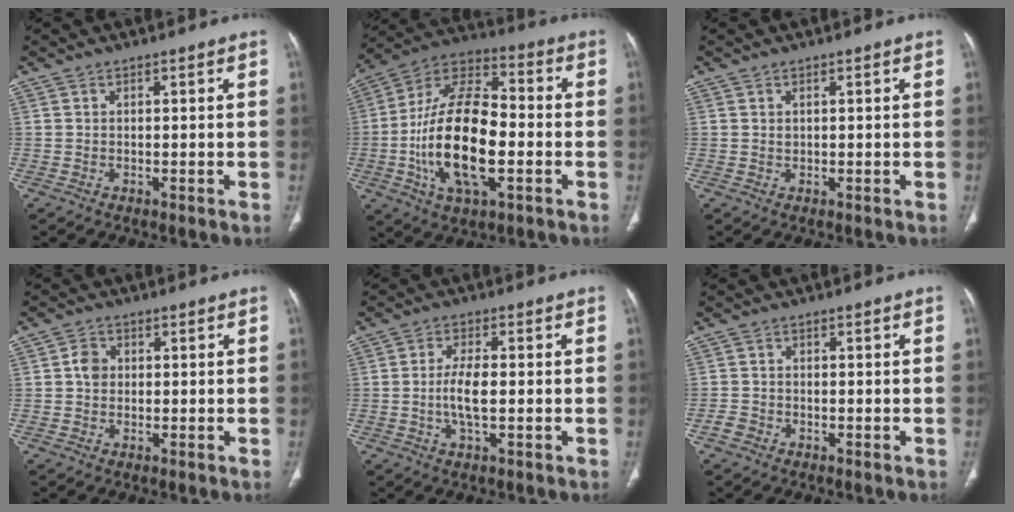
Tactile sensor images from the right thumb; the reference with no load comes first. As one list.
[{"total": 21.6, "force": [-3.9, 10.1, 18.7], "torque": [-0.342, 0.026, -0.069]}, {"total": 0.5, "force": [0.2, 0.4, 0.3], "torque": [-0.001, -0.002, 0.003]}, {"total": 2.9, "force": [0.2, 2.4, 1.5], "torque": [-0.018, 0.006, -0.001]}, {"total": 5.6, "force": [-0.6, 2.0, 5.1], "torque": [-0.110, 0.002, -0.014]}, {"total": 1.9, "force": [-1.1, 1.4, 0.5], "torque": [-0.011, 0.007, -0.025]}]